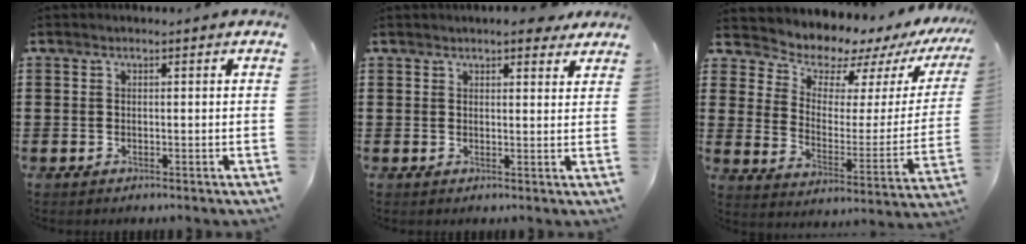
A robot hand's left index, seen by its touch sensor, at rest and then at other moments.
{"total": 3.0, "force": [2.6, 0.8, 1.3], "torque": [-0.015, -0.006, 0.045]}
{"total": 7.0, "force": [6.5, 2.3, 1.1], "torque": [-0.048, -0.062, 0.108]}